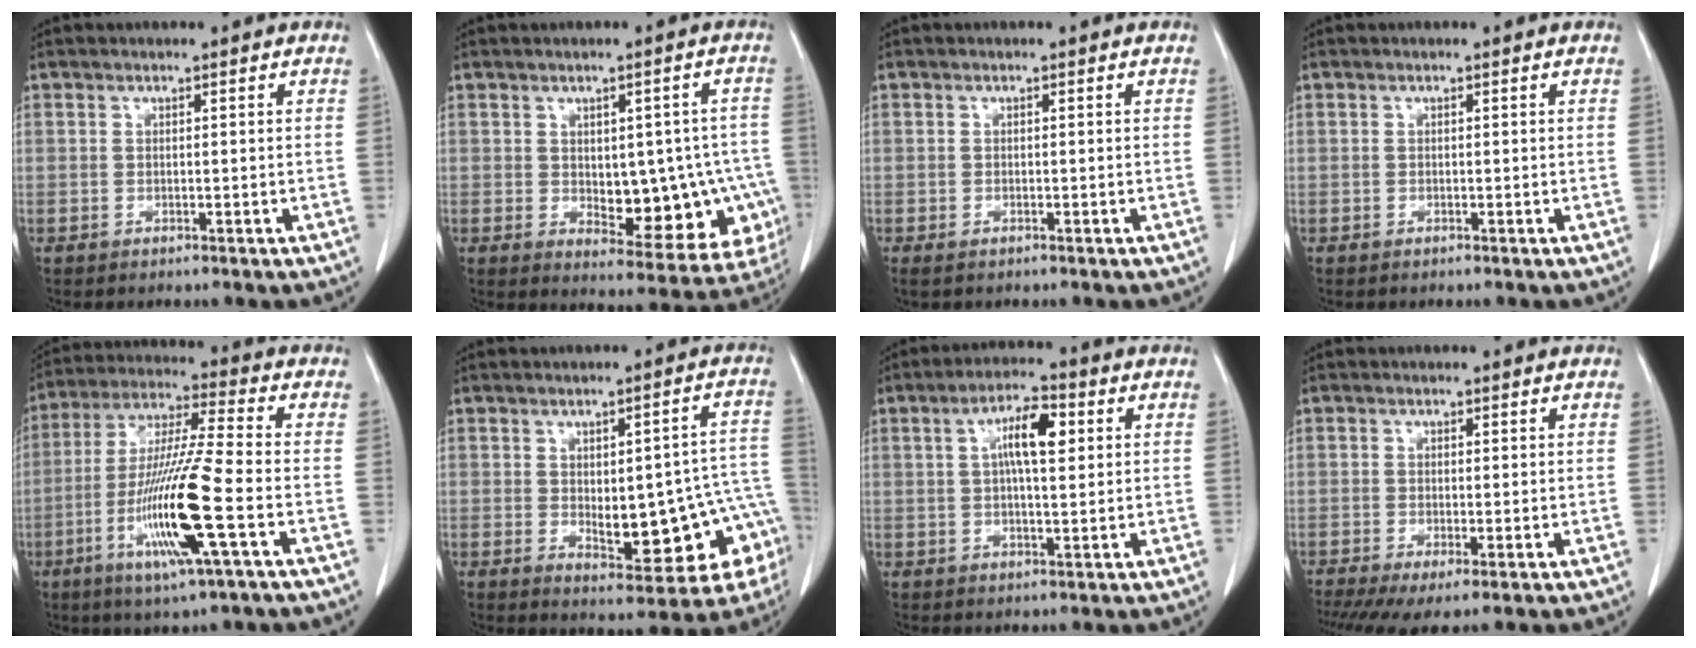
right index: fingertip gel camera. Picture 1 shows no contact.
{"total": 13.9, "force": [-2.0, 6.9, 11.9], "torque": [-0.125, 0.015, -0.005]}
{"total": 0.7, "force": [-0.5, 0.3, 0.5], "torque": [-0.013, -0.002, -0.002]}
{"total": 0.0}
{"total": 15.5, "force": [-4.9, -0.2, 14.7], "torque": [-0.298, -0.019, -0.097]}
{"total": 16.0, "force": [-3.0, 5.9, 14.6], "torque": [-0.131, 0.031, -0.014]}
{"total": 7.2, "force": [1.9, 1.9, 6.6], "torque": [-0.121, 0.013, 0.030]}
{"total": 5.4, "force": [-3.0, 1.3, 4.3], "torque": [-0.071, -0.016, -0.054]}